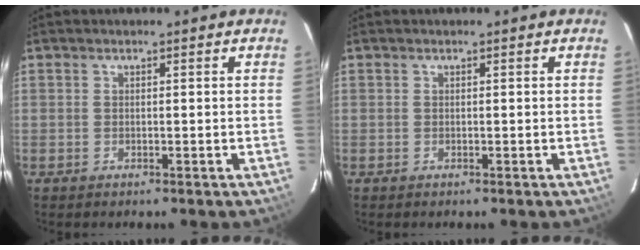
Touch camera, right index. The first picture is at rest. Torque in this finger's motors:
{"motor_torque": [-0.07, -0.01, 0.03, -0.01]}